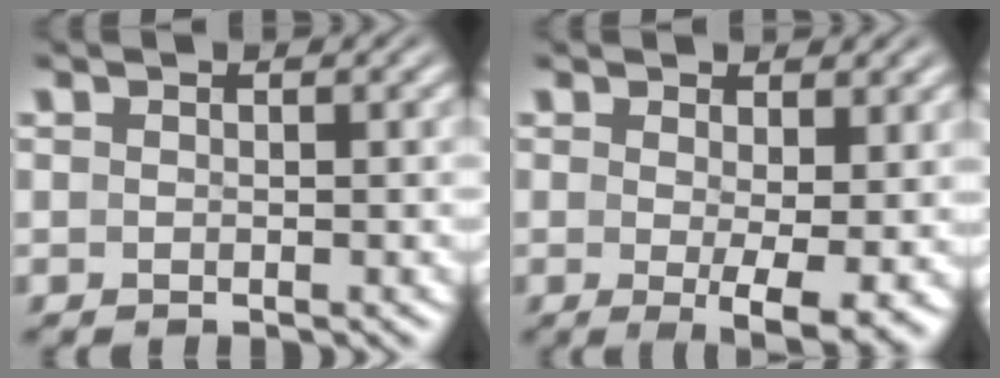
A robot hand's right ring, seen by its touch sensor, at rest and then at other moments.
{"total": 4.6, "force": [-1.5, 0.6, 4.3], "torque": [-0.063, -0.031, -0.007]}